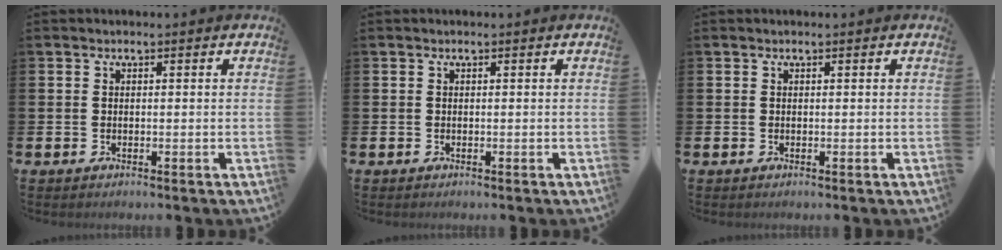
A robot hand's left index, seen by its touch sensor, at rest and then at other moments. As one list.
[{"total": 0.0}, {"total": 0.0}]